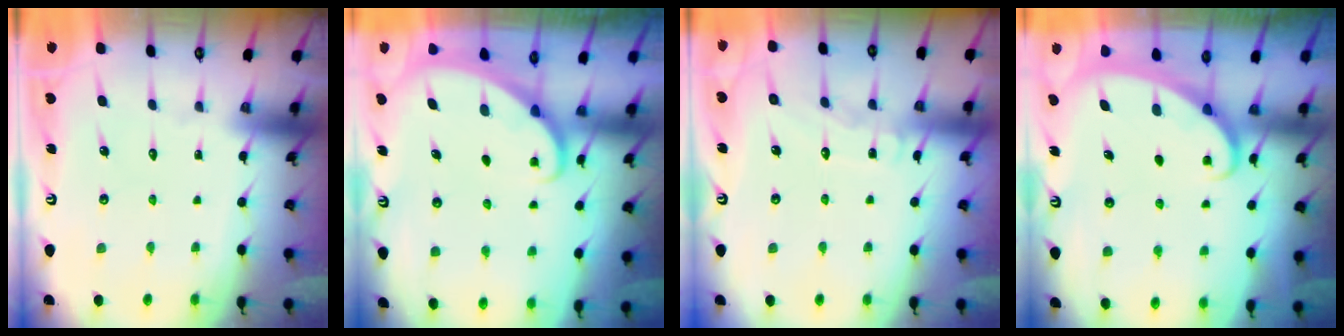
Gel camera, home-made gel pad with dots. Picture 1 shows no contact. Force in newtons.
{"total": 1.6, "press": 1.6, "slide": 0.1}
{"total": 7.4, "press": 7.4, "slide": 0.6}
{"total": 2.3, "press": 2.3, "slide": 0.3}